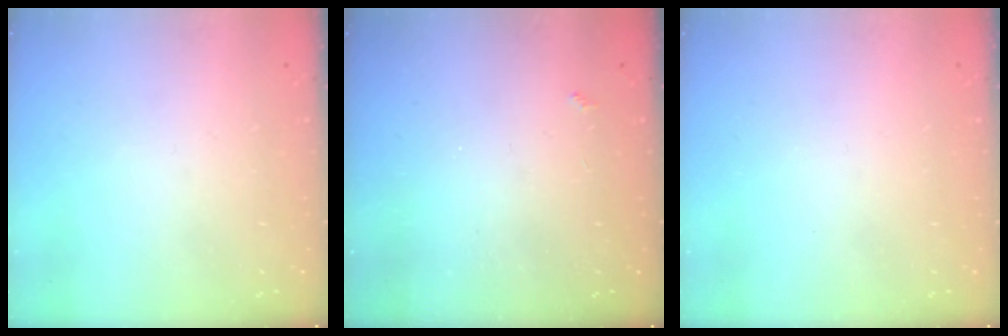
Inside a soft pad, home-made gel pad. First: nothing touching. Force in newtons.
{"total": 2.1, "press": 2.1, "slide": 0.4}
{"total": 0.0}